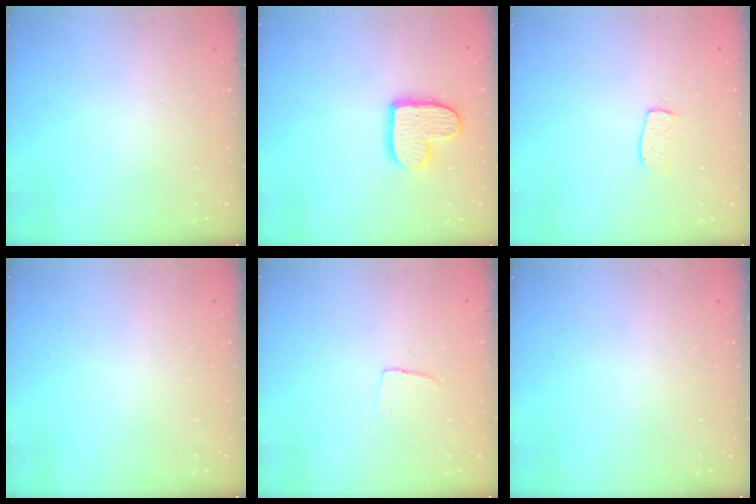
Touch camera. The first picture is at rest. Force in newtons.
{"total": 12.2, "press": 12.2, "slide": 0.8}
{"total": 4.8, "press": 4.8, "slide": 0.3}
{"total": 0.0}
{"total": 4.2, "press": 4.2, "slide": 0.3}
{"total": 0.0}